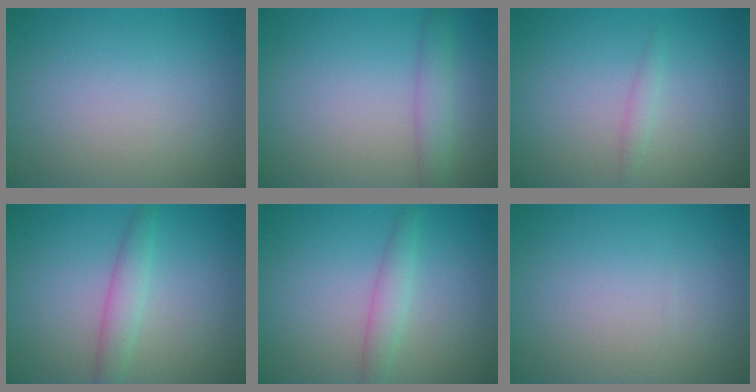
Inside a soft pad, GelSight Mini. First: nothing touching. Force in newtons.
{"total": 2.2, "press": 2.2, "slide": 0.1}
{"total": 0.8, "press": 0.8, "slide": 0.1}
{"total": 2.2, "press": 2.2, "slide": 0.0}
{"total": 2.0, "press": 2.0, "slide": 0.0}
{"total": 0.0}